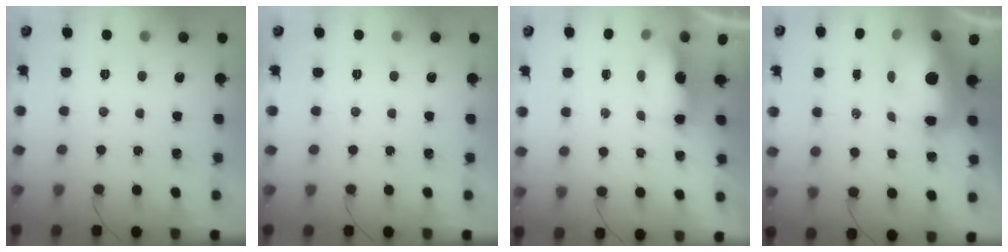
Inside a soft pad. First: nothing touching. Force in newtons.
{"total": 0.0}
{"total": 5.8, "press": 5.8, "slide": 0.4}
{"total": 19.3, "press": 15.5, "slide": 11.4}